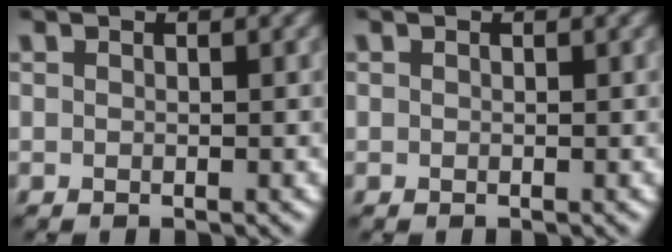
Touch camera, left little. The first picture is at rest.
{"total": 0.0}